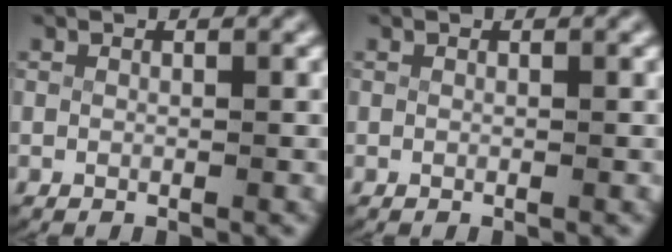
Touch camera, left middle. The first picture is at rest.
{"total": 0.0}